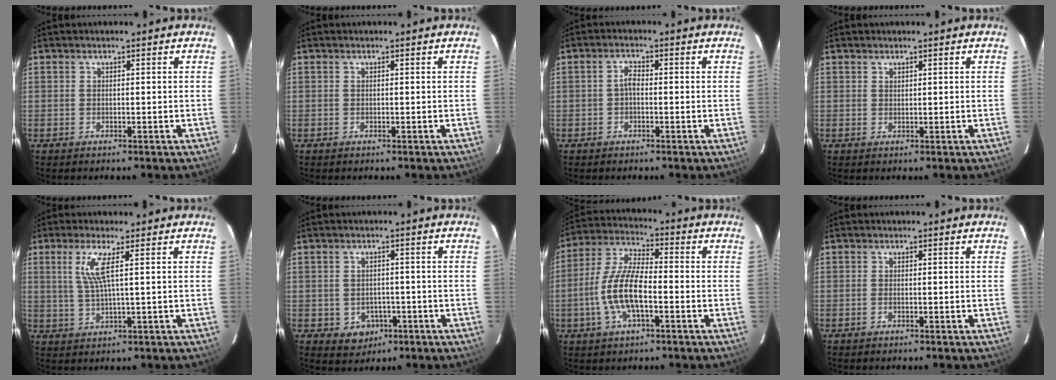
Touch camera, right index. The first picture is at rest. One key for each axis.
{"total": 0.0}
{"total": 1.7, "fx": -0.5, "fy": 0.9, "fz": 1.4, "tx": -0.028, "ty": 0.008, "tz": -0.012}
{"total": 0.6, "fx": 0.6, "fy": 0.3, "fz": 0.1, "tx": -0.001, "ty": 0.001, "tz": 0.011}
{"total": 5.0, "fx": 1.7, "fy": -0.2, "fz": 4.7, "tx": -0.093, "ty": -0.004, "tz": 0.038}
{"total": 4.8, "fx": -1.7, "fy": 4.2, "fz": 1.5, "tx": -0.040, "ty": 0.007, "tz": -0.007}
{"total": 11.6, "fx": -3.3, "fy": 4.1, "fz": 10.3, "tx": -0.219, "ty": 0.001, "tz": -0.064}
{"total": 0.6, "fx": -0.2, "fy": 0.2, "fz": 0.5, "tx": -0.012, "ty": 0.000, "tz": -0.005}